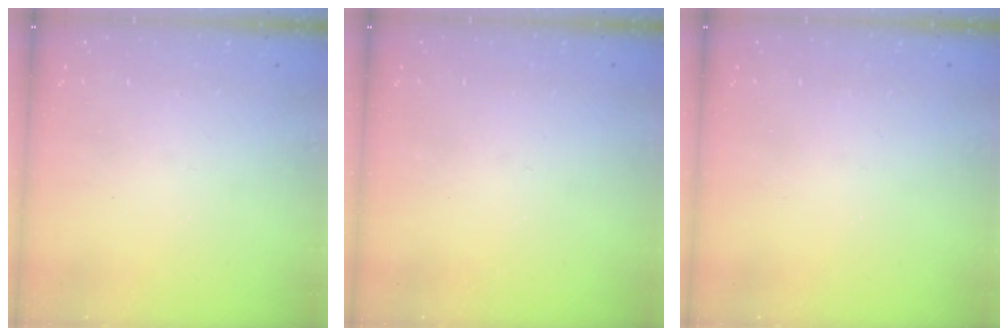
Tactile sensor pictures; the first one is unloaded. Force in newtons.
{"total": 0.0}
{"total": 0.0}